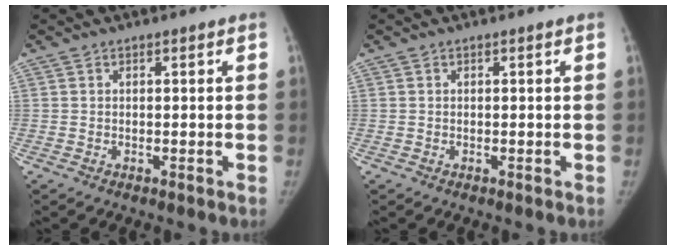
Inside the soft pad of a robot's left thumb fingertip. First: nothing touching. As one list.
[{"total": 0.0}]